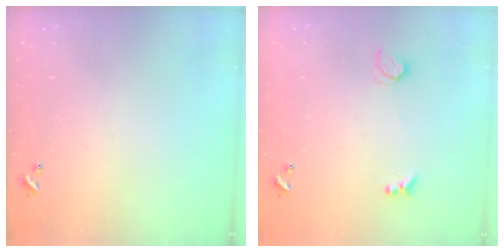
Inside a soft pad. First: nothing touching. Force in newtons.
{"total": 2.3, "press": 1.9, "slide": 1.1}